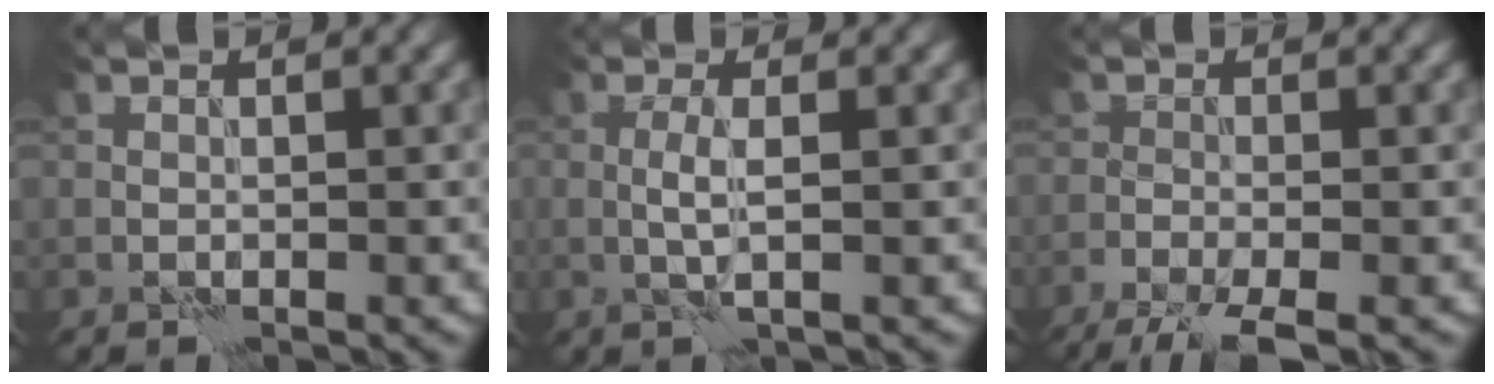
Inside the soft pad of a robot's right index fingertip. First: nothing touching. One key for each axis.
{"total": 2.1, "fx": 0.0, "fy": 0.3, "fz": 2.0, "tx": -0.044, "ty": 0.002, "tz": -0.003}
{"total": 5.6, "fx": -4.0, "fy": 1.2, "fz": 3.7, "tx": -0.068, "ty": -0.023, "tz": -0.078}